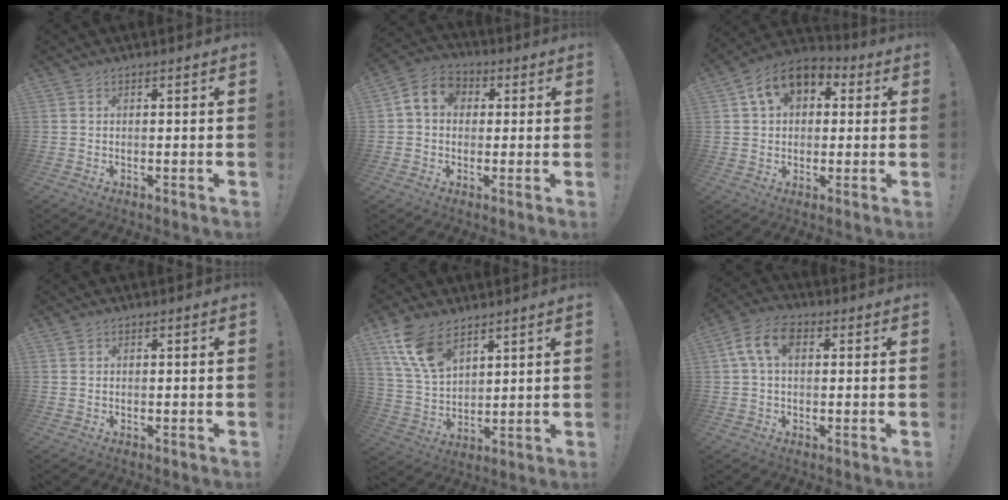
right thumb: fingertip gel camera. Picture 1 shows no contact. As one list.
[{"total": 8.0, "force": [1.6, 6.4, 4.6], "torque": [-0.071, 0.011, 0.035]}, {"total": 11.2, "force": [4.9, 7.9, 6.3], "torque": [-0.099, -0.009, 0.094]}, {"total": 0.7, "force": [0.5, 0.4, 0.2], "torque": [-0.006, 0.002, 0.011]}, {"total": 13.0, "force": [8.5, 6.9, 7.1], "torque": [-0.146, -0.038, 0.165]}, {"total": 9.2, "force": [2.4, 5.7, 6.8], "torque": [-0.133, 0.010, 0.044]}]